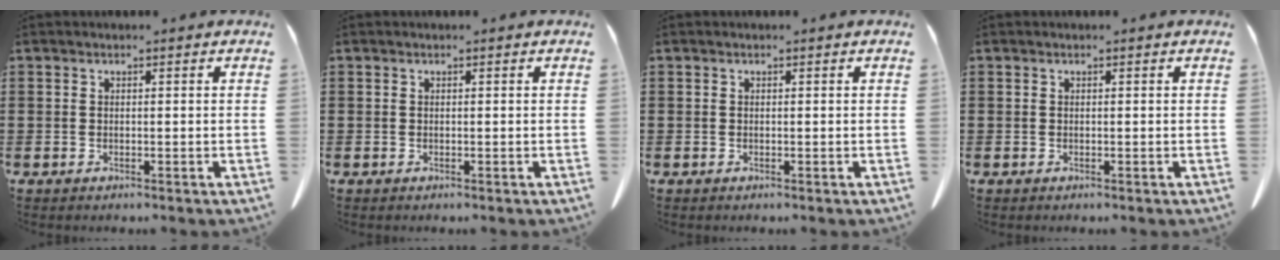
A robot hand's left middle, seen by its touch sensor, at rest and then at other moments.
{"total": 0.0}
{"total": 0.0}
{"total": 0.0}